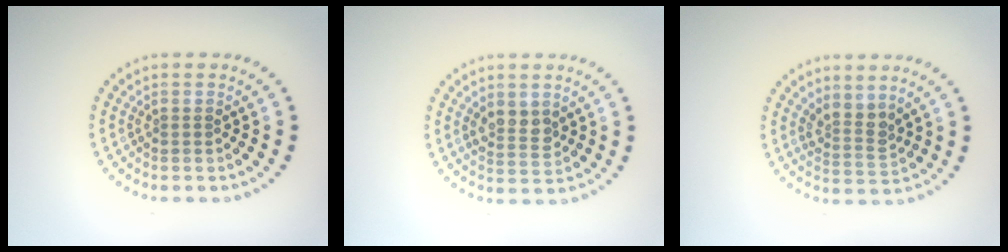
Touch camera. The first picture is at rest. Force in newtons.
{"total": 2.2, "press": 2.1, "slide": 0.7}
{"total": 2.4, "press": 1.9, "slide": 1.6}